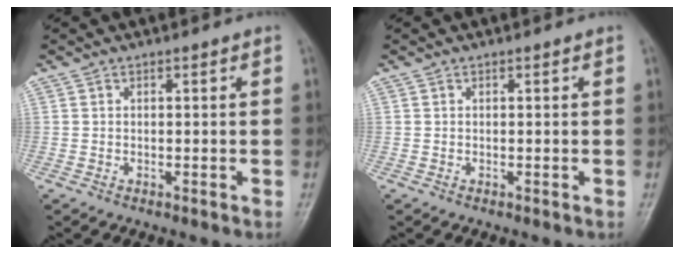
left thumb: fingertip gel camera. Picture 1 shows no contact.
{"total": 0.0}